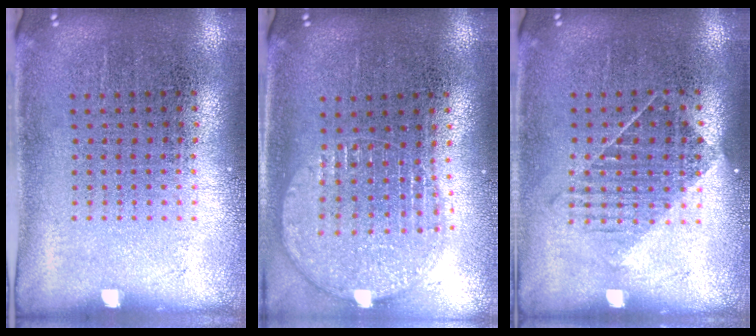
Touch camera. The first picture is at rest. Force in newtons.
{"total": 1.5, "press": 1.4, "slide": 0.6}
{"total": 1.1, "press": 0.9, "slide": 0.6}